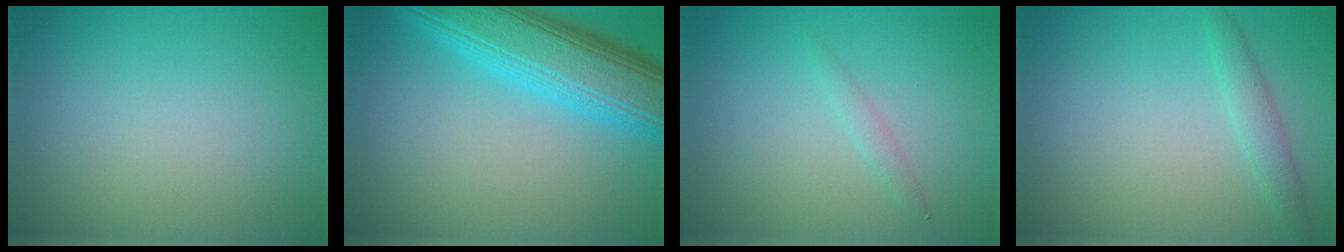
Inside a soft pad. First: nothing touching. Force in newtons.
{"total": 8.7, "press": 8.7, "slide": 0.2}
{"total": 0.8, "press": 0.8, "slide": 0.0}
{"total": 1.6, "press": 1.6, "slide": 0.0}